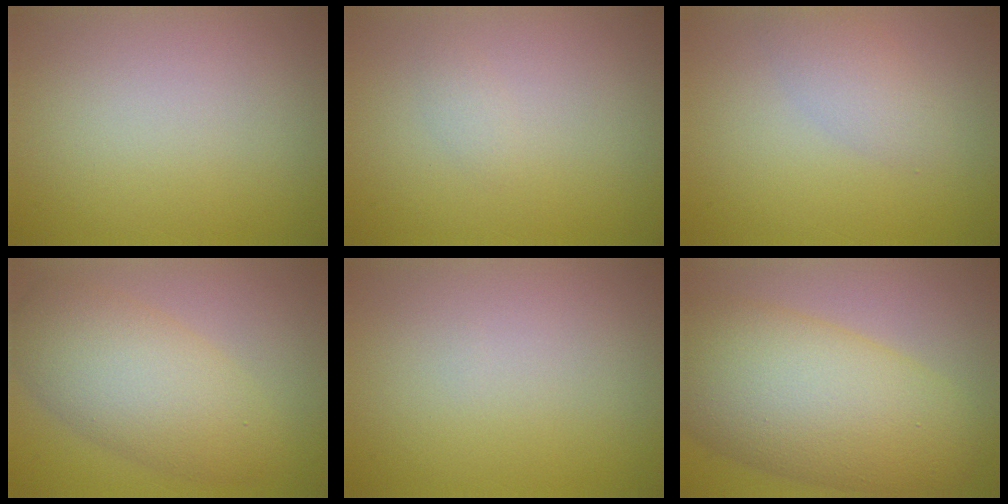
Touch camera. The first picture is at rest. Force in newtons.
{"total": 0.7, "press": 0.7, "slide": 0.0}
{"total": 2.3, "press": 2.3, "slide": 0.0}
{"total": 6.9, "press": 6.9, "slide": 0.1}
{"total": 0.0}
{"total": 11.9, "press": 11.9, "slide": 0.4}